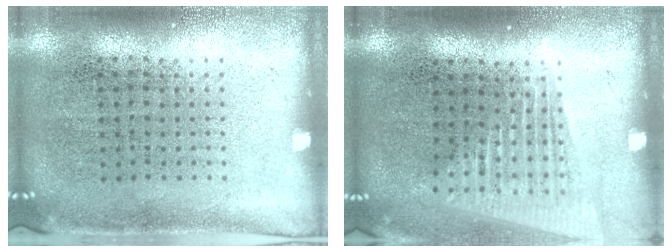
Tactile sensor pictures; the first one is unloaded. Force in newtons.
{"total": 1.6, "press": 1.4, "slide": 0.7}